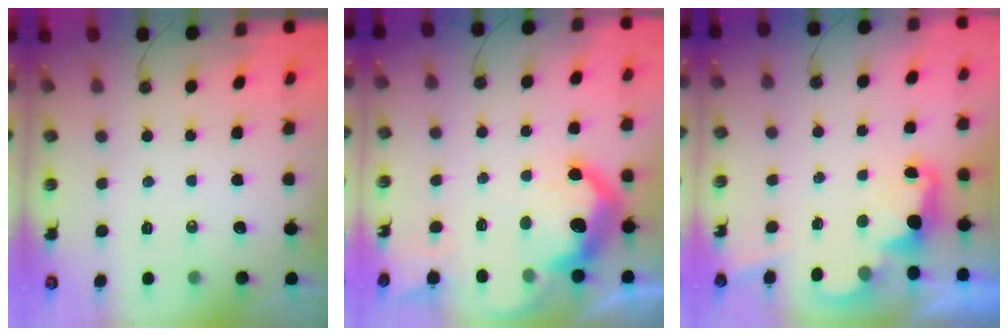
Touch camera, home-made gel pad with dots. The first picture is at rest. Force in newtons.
{"total": 15.5, "press": 15.5, "slide": 1.0}
{"total": 2.5, "press": 2.5, "slide": 0.6}